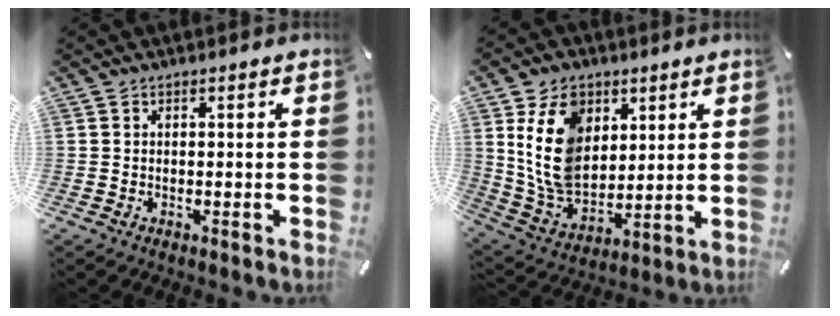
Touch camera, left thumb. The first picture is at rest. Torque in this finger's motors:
{"motor_torque": [0.87, 0.53, 1.96, -0.61, 0.64]}